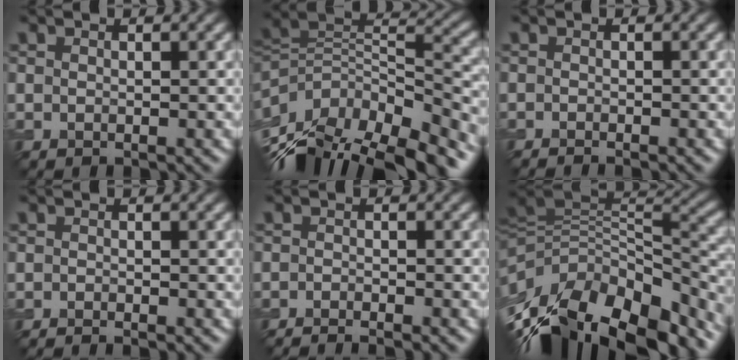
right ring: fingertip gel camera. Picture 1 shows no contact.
{"total": 13.1, "force": [-7.7, 6.8, 8.2], "torque": [-0.187, 0.007, -0.114]}
{"total": 1.5, "force": [-1.3, 0.2, 0.7], "torque": [-0.008, -0.001, -0.024]}
{"total": 1.8, "force": [-1.6, 0.2, 0.9], "torque": [-0.011, -0.001, -0.030]}
{"total": 2.8, "force": [-2.6, 0.3, 1.2], "torque": [-0.021, 0.001, -0.046]}
{"total": 14.8, "force": [-7.0, 7.9, 10.3], "torque": [-0.207, -0.001, -0.108]}